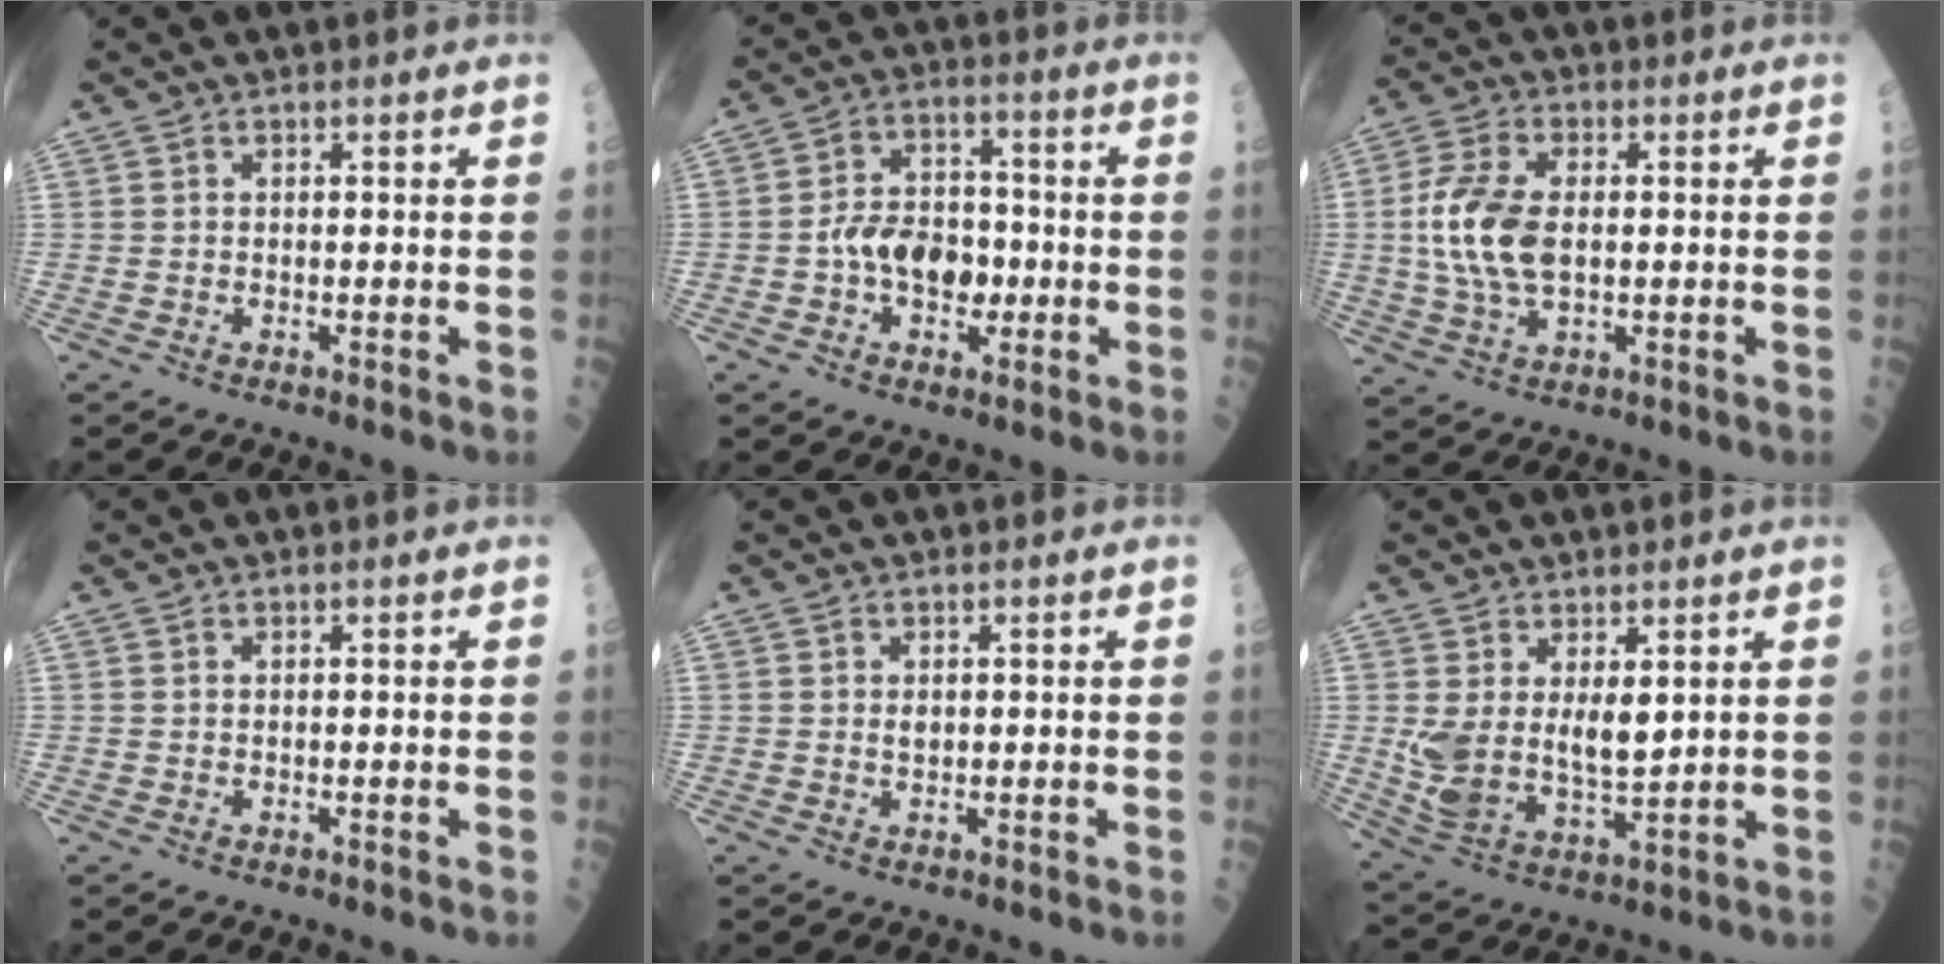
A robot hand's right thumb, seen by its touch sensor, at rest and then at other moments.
{"total": 10.3, "force": [-1.8, 6.8, 7.5], "torque": [-0.088, 0.028, -0.033]}
{"total": 11.9, "force": [0.4, 6.4, 10.1], "torque": [-0.214, 0.005, 0.006]}
{"total": 0.0}
{"total": 1.1, "force": [0.3, 0.7, 0.8], "torque": [-0.009, -0.002, 0.008]}
{"total": 10.0, "force": [2.5, 5.0, 8.3], "torque": [-0.152, -0.024, 0.065]}